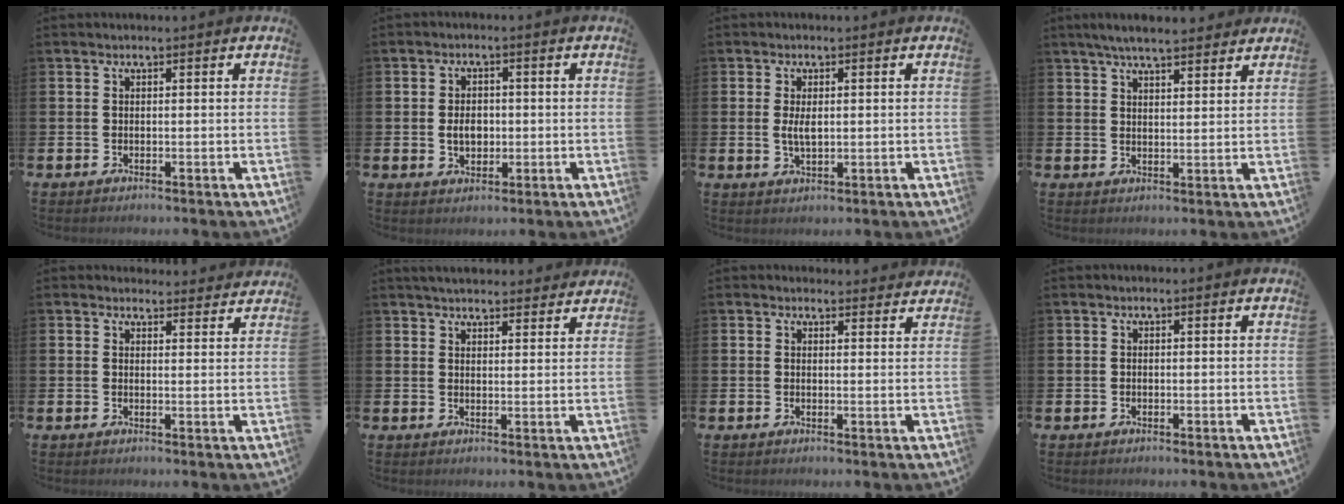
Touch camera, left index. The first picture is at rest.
{"total": 3.2, "force": [-0.1, 2.4, 2.2], "torque": [-0.027, 0.001, -0.009]}
{"total": 2.7, "force": [0.4, 1.2, 2.4], "torque": [-0.039, -0.001, 0.003]}
{"total": 4.8, "force": [4.4, 0.6, 1.7], "torque": [-0.043, -0.012, 0.080]}
{"total": 2.2, "force": [2.1, 0.5, -0.2], "torque": [0.005, -0.014, 0.037]}
{"total": 3.5, "force": [3.4, 0.6, 0.5], "torque": [-0.017, -0.012, 0.064]}
{"total": 1.5, "force": [1.4, 0.3, -0.1], "torque": [0.007, -0.008, 0.025]}
{"total": 0.0}